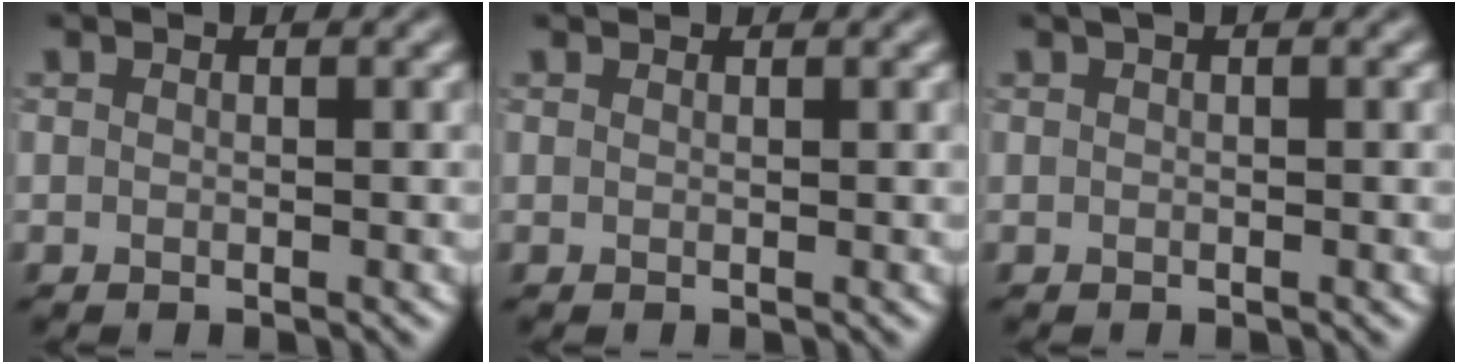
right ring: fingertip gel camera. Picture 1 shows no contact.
{"total": 0.0}
{"total": 0.5, "force": [0.3, 0.2, 0.4], "torque": [-0.009, 0.002, 0.005]}